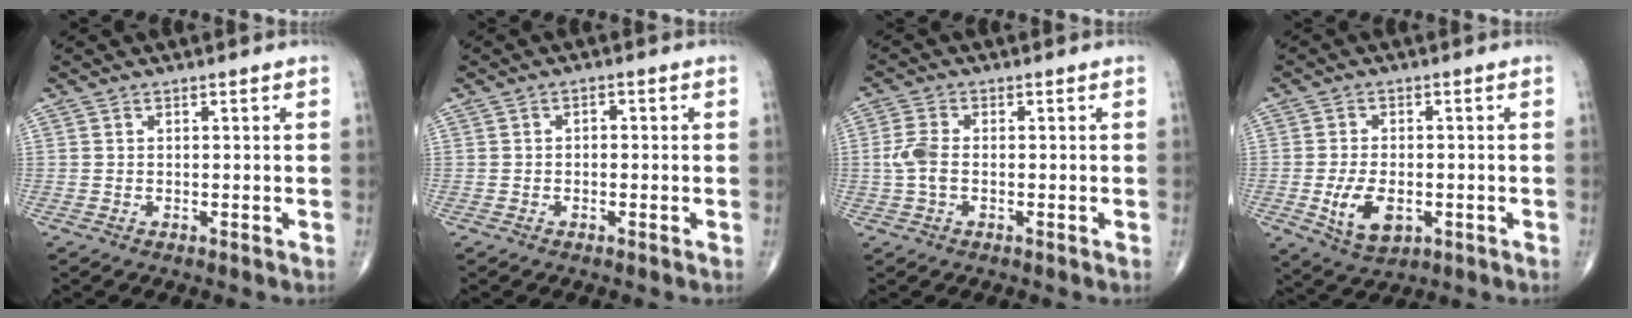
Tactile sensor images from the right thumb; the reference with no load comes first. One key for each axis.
{"total": 1.2, "fx": -0.1, "fy": 0.8, "fz": 0.9, "tx": -0.006, "ty": 0.005, "tz": -0.006}
{"total": 4.3, "fx": -0.4, "fy": 2.4, "fz": 3.5, "tx": -0.090, "ty": 0.009, "tz": -0.012}
{"total": 8.0, "fx": -2.0, "fy": 4.6, "fz": 6.2, "tx": -0.107, "ty": -0.003, "tz": -0.027}